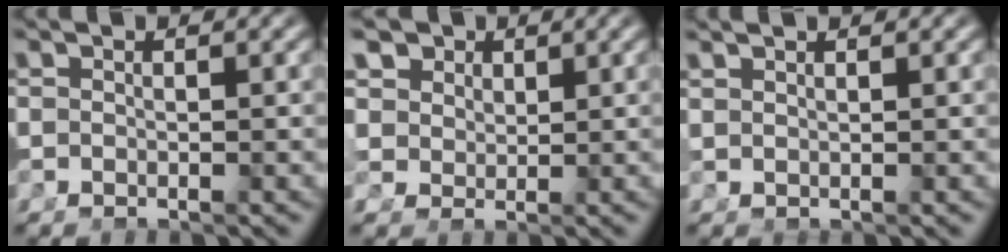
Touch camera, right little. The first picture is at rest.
{"total": 4.6, "force": [2.3, 3.3, 2.3], "torque": [-0.055, -0.010, 0.049]}
{"total": 1.6, "force": [1.3, -0.8, 0.3], "torque": [0.011, 0.007, 0.029]}